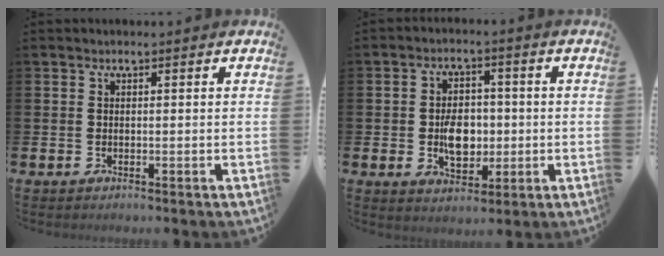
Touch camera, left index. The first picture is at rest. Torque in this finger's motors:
{"motor_torque": [1.54, 0.04, 0.45, 0.16]}